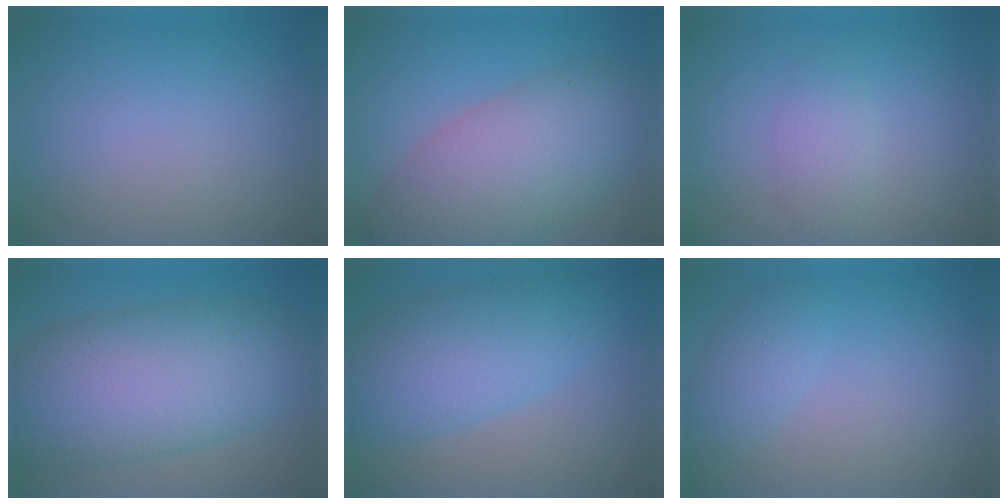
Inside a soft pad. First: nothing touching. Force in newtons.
{"total": 9.6, "press": 9.6, "slide": 0.6}
{"total": 1.8, "press": 1.8, "slide": 0.1}
{"total": 12.0, "press": 12.0, "slide": 0.4}
{"total": 7.1, "press": 7.1, "slide": 0.1}
{"total": 2.3, "press": 2.3, "slide": 0.1}